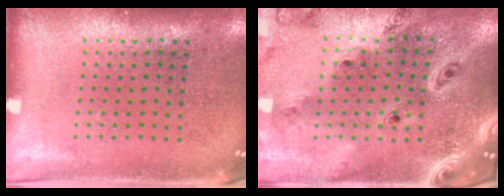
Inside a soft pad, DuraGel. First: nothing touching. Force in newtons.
{"total": 2.6, "press": 2.3, "slide": 1.2}